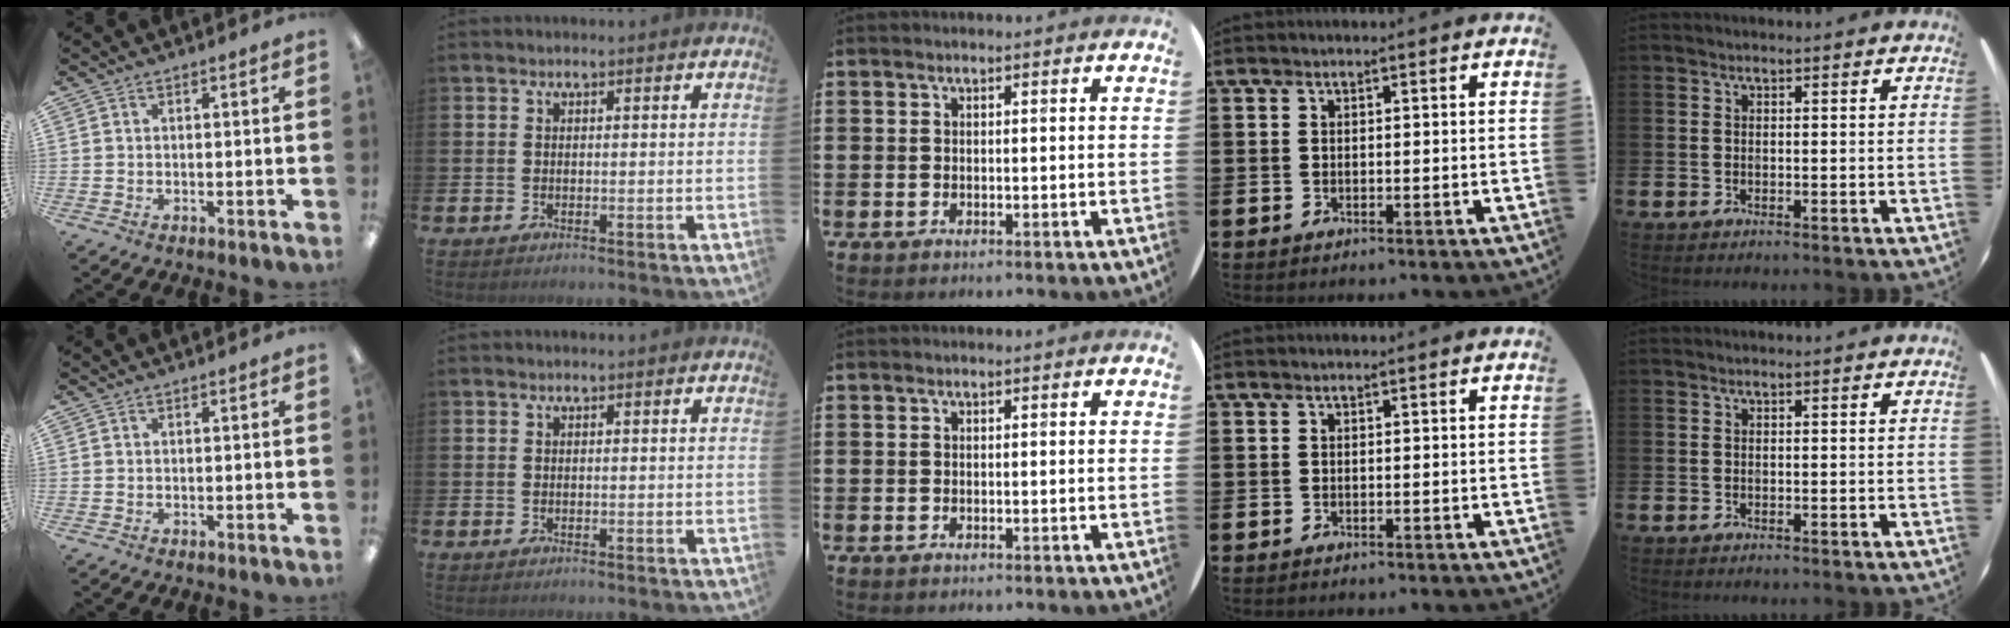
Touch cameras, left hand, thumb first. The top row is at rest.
{}